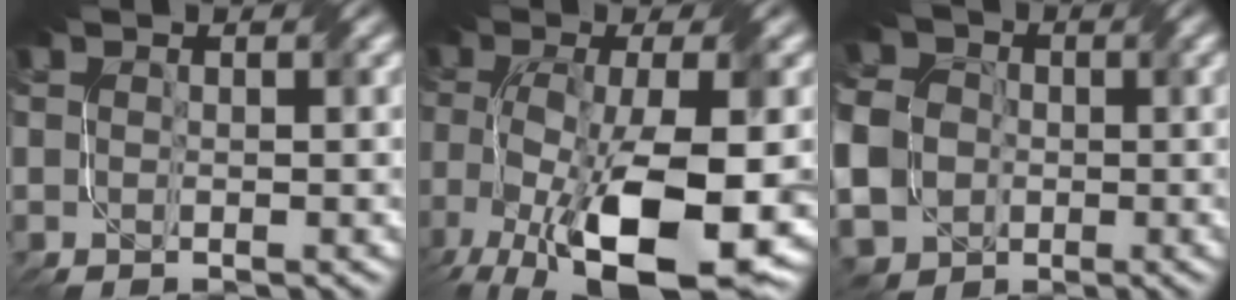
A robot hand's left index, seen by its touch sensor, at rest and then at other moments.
{"total": 11.9, "force": [-5.4, 4.5, 9.6], "torque": [-0.186, -0.023, -0.078]}
{"total": 8.1, "force": [-0.8, 7.4, 3.1], "torque": [-0.088, 0.000, -0.028]}